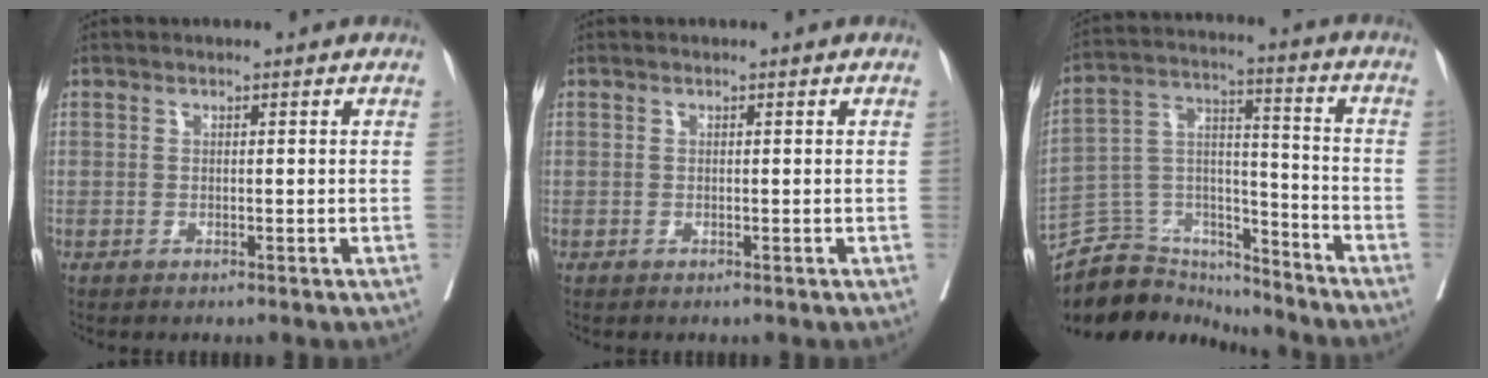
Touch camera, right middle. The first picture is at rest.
{"total": 0.0}
{"total": 14.3, "force": [-13.5, 4.4, 1.2], "torque": [-0.026, 0.058, -0.233]}